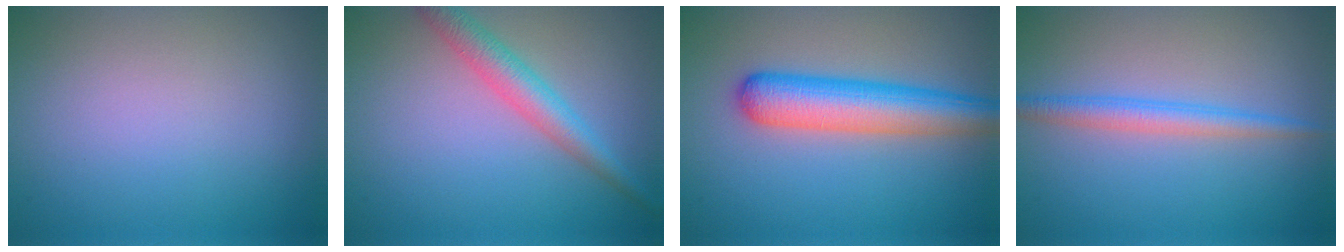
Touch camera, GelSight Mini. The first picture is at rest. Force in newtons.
{"total": 3.5, "press": 3.5, "slide": 0.0}
{"total": 6.2, "press": 6.2, "slide": 0.3}
{"total": 2.5, "press": 2.5, "slide": 0.0}